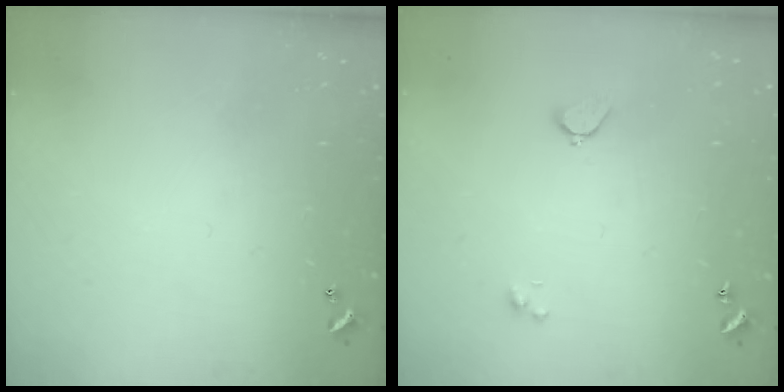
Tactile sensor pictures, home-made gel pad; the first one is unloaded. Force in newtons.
{"total": 2.0, "press": 1.9, "slide": 0.6}